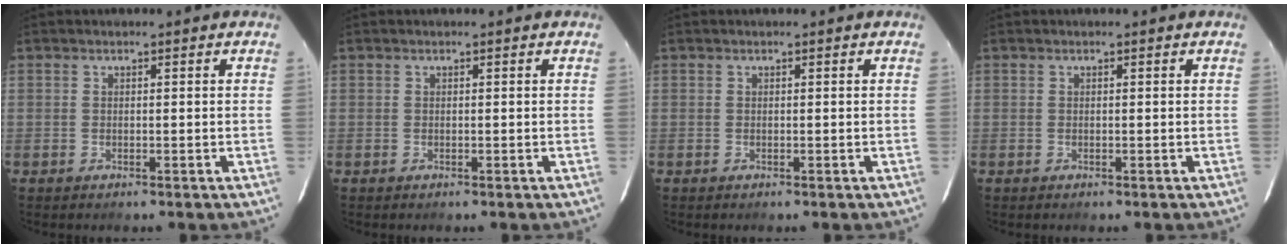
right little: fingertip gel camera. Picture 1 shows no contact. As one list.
[{"total": 0.0}, {"total": 0.0}, {"total": 0.0}]